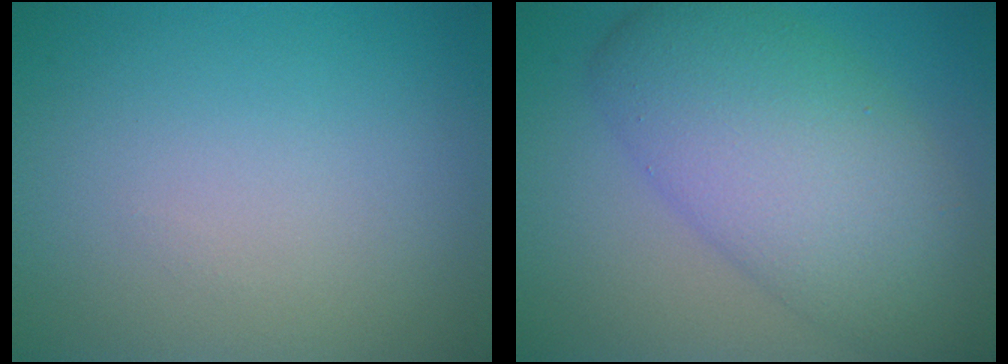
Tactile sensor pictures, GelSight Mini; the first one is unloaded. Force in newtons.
{"total": 9.3, "press": 9.3, "slide": 0.1}